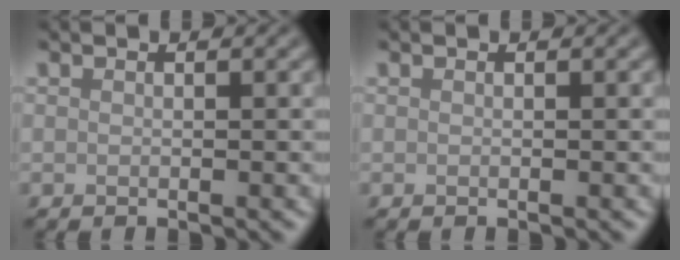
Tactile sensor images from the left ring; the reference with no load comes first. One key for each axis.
{"total": 0.0}